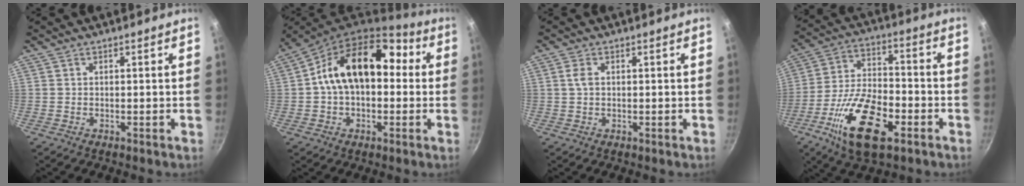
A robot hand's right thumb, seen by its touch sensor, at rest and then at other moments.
{"total": 16.8, "force": [1.7, 11.0, 12.6], "torque": [-0.168, 0.043, 0.009]}
{"total": 2.2, "force": [0.5, 1.3, 1.7], "torque": [-0.037, 0.002, 0.009]}
{"total": 18.1, "force": [-7.7, 8.1, 14.2], "torque": [-0.254, 0.025, -0.143]}